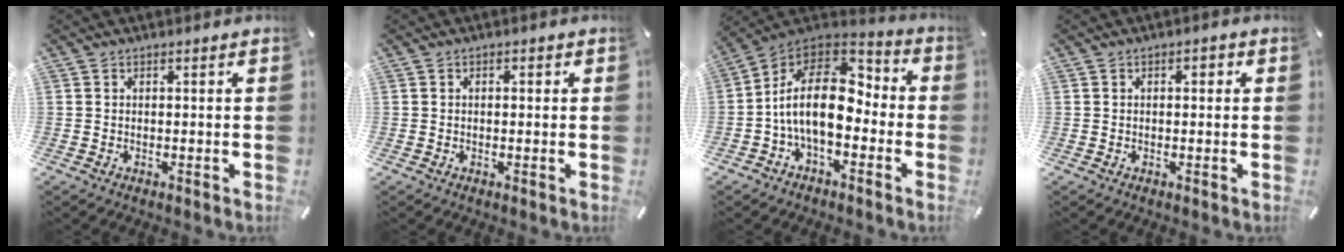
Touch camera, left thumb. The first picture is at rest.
{"total": 0.9, "force": [-0.2, 0.7, 0.6], "torque": [-0.013, 0.004, -0.005]}
{"total": 17.1, "force": [-1.8, 9.9, 13.9], "torque": [-0.280, 0.009, -0.033]}
{"total": 1.1, "force": [-0.4, 0.7, 0.7], "torque": [-0.016, 0.004, -0.009]}